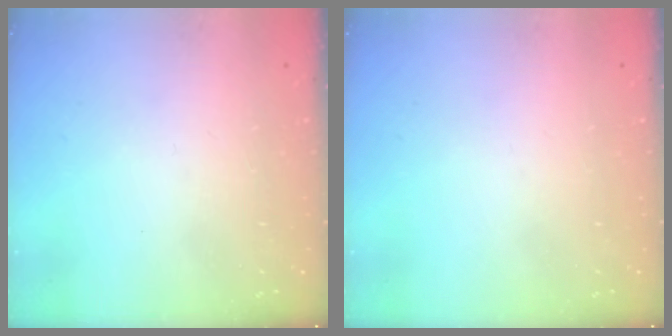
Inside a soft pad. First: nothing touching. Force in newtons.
{"total": 0.0}